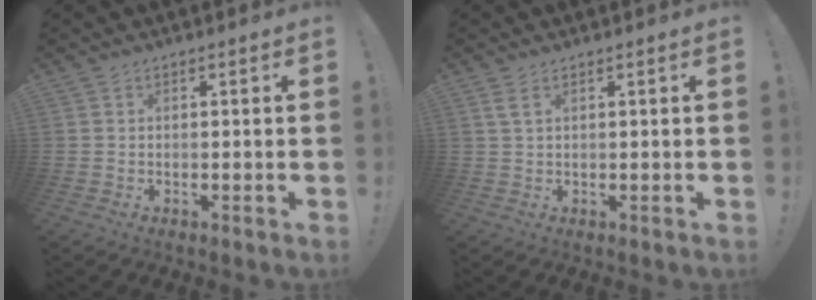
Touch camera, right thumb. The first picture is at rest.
{"total": 2.4, "force": [1.2, 0.7, 1.9], "torque": [-0.032, -0.001, 0.020]}